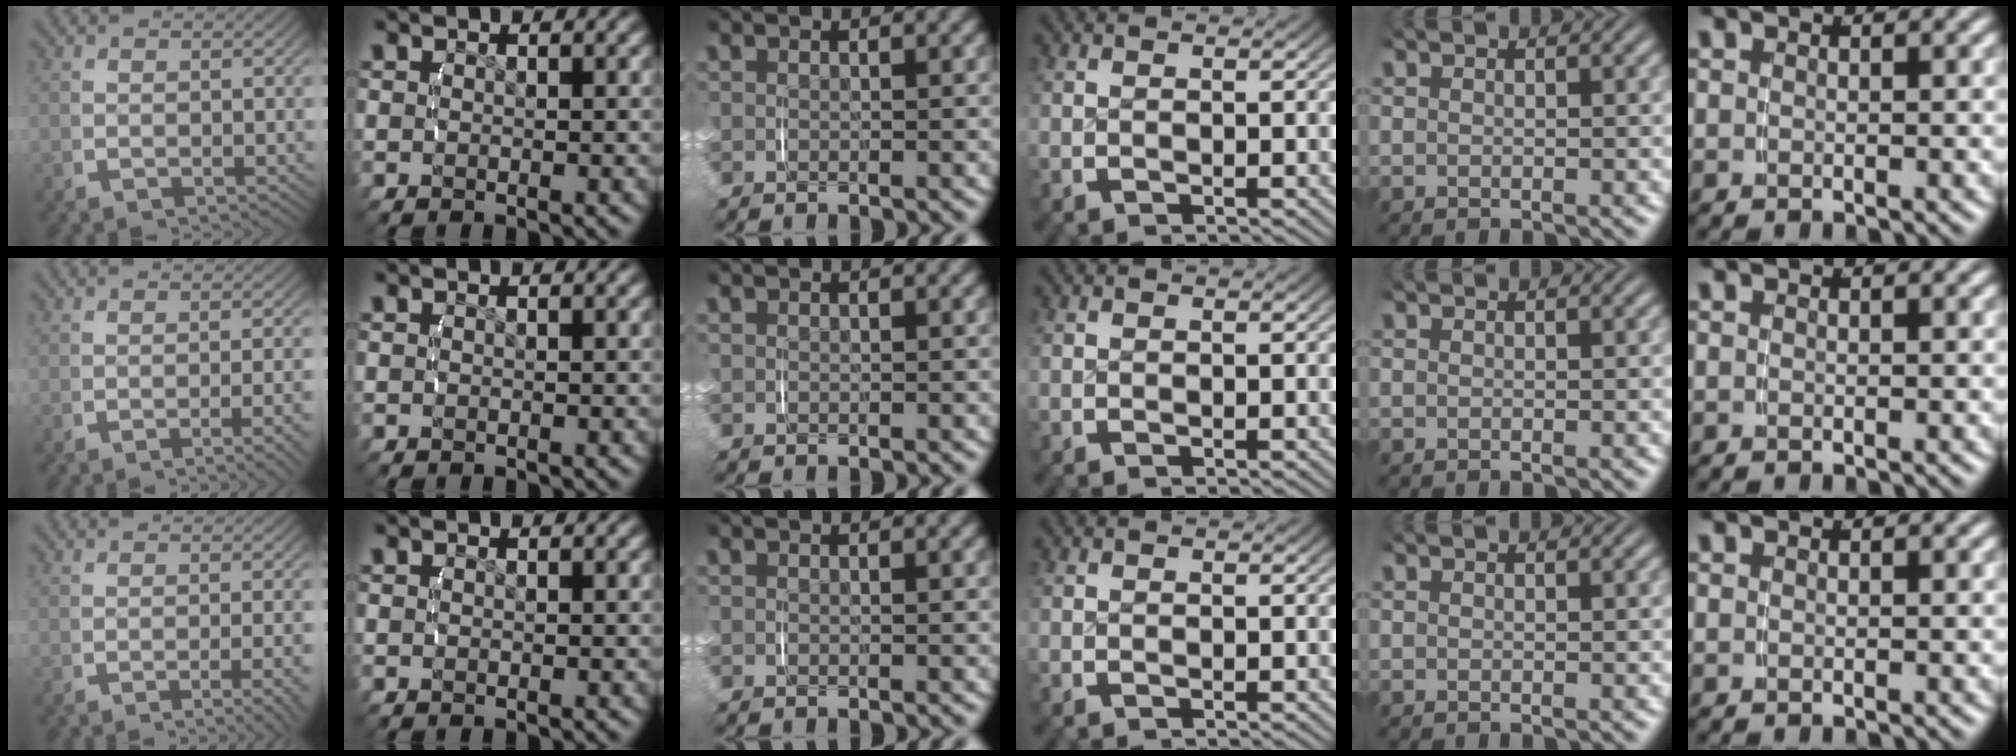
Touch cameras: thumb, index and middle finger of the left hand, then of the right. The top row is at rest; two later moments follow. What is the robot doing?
{"motion": "lift_and_place", "object": "dispenser bottle"}